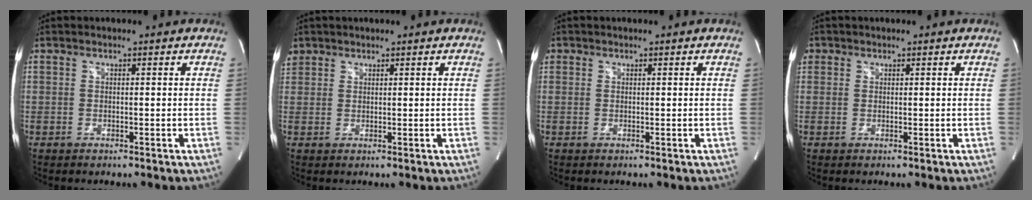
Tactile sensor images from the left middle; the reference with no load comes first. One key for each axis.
{"total": 3.4, "fx": 2.2, "fy": 2.6, "fz": 0.4, "tx": -0.013, "ty": 0.016, "tz": 0.045}
{"total": 0.8, "fx": 0.3, "fy": 0.7, "fz": 0.1, "tx": 0.004, "ty": 0.007, "tz": 0.005}
{"total": 1.5, "fx": 0.6, "fy": 1.3, "fz": 0.2, "tx": 0.006, "ty": 0.008, "tz": 0.010}